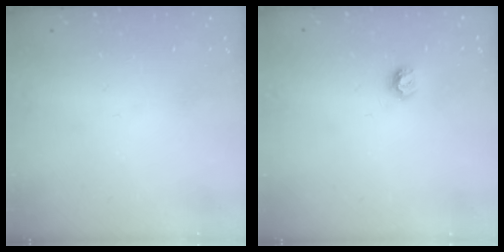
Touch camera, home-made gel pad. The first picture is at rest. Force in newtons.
{"total": 4.7, "press": 4.7, "slide": 0.5}